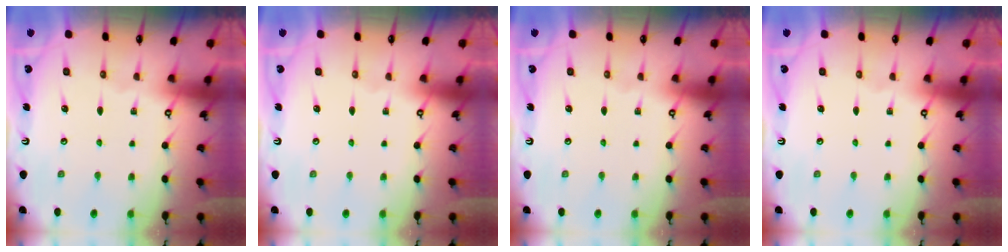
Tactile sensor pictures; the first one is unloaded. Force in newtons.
{"total": 0.0}
{"total": 0.0}
{"total": 0.0}